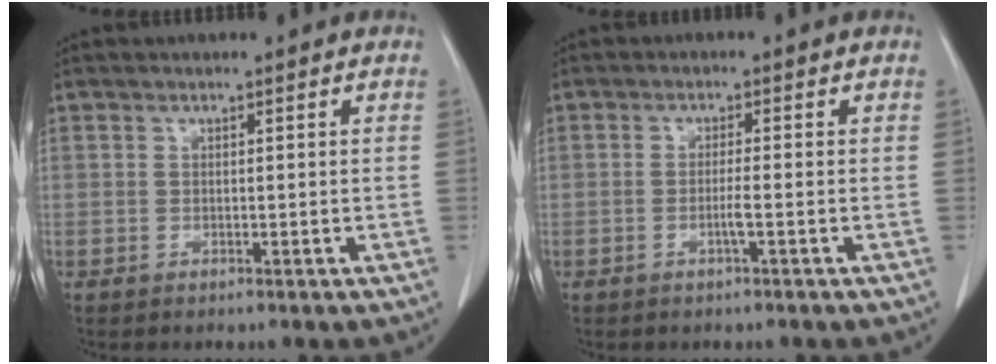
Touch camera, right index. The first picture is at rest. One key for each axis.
{"total": 2.0, "fx": -0.8, "fy": -0.3, "fz": 1.8, "tx": -0.035, "ty": -0.002, "tz": -0.016}